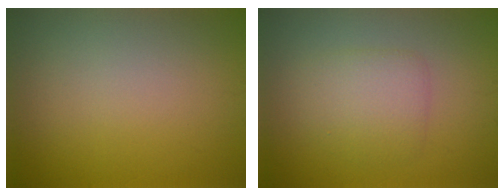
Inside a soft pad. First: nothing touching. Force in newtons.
{"total": 3.0, "press": 3.0, "slide": 0.0}